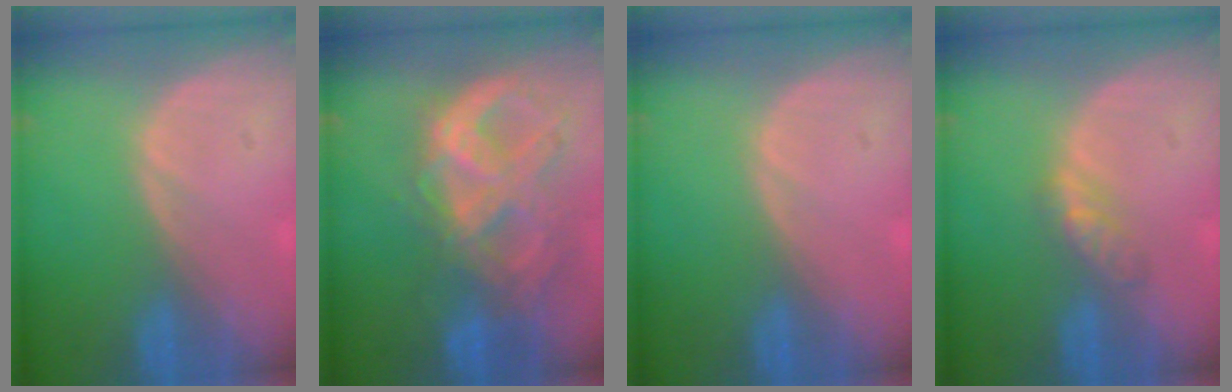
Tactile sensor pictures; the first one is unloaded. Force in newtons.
{"total": 10.8, "press": 9.1, "slide": 5.7}
{"total": 0.0}
{"total": 3.1, "press": 2.8, "slide": 1.3}